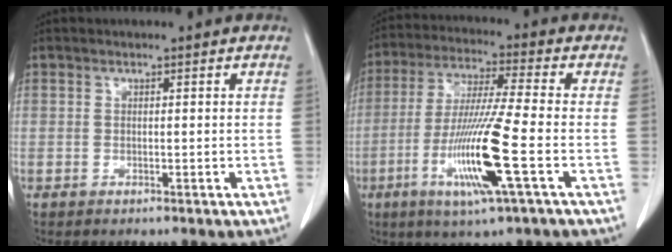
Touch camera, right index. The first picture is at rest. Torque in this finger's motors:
{"motor_torque": [2.14, 0.00, 1.05, 0.19]}